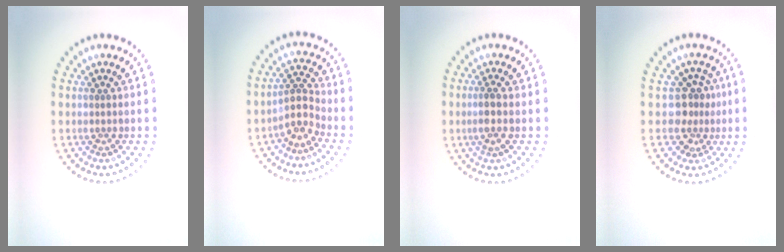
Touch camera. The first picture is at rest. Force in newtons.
{"total": 2.7, "press": 2.0, "slide": 1.8}
{"total": 1.8, "press": 1.6, "slide": 0.9}
{"total": 2.8, "press": 2.0, "slide": 1.9}